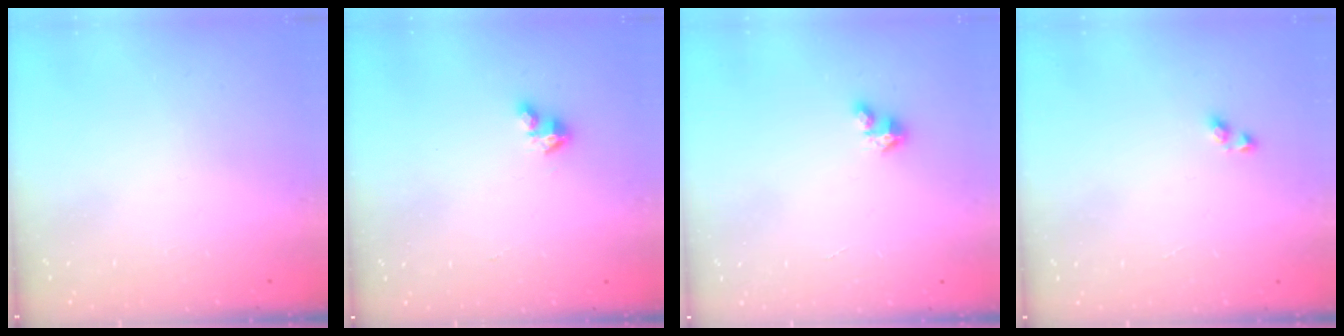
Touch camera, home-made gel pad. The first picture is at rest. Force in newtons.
{"total": 2.8, "press": 2.8, "slide": 0.2}
{"total": 2.8, "press": 2.8, "slide": 0.2}
{"total": 2.9, "press": 2.9, "slide": 0.2}